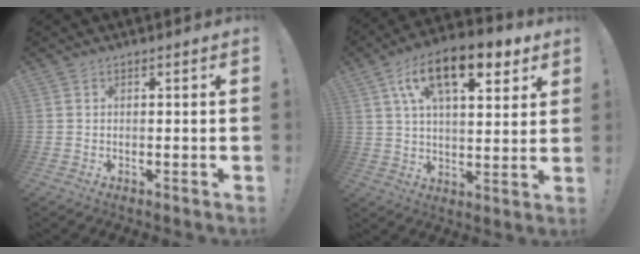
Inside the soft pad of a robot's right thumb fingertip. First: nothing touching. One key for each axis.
{"total": 17.3, "fx": 8.8, "fy": 7.4, "fz": 12.9, "tx": -0.208, "ty": -0.028, "tz": 0.148}